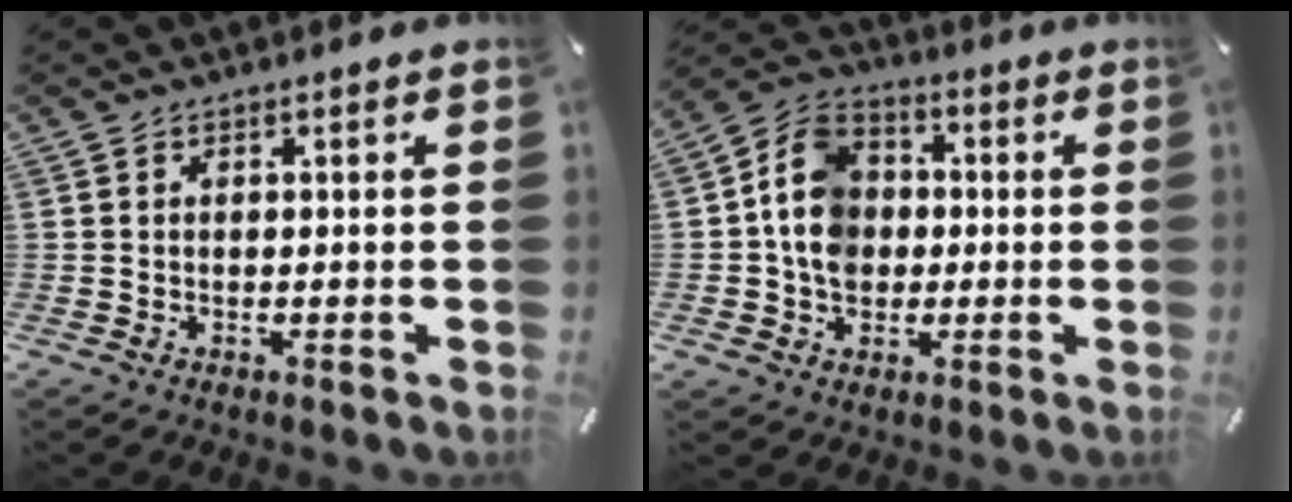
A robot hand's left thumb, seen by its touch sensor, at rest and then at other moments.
{"total": 11.1, "force": [-0.5, 9.5, 5.7], "torque": [-0.125, 0.021, -0.010]}